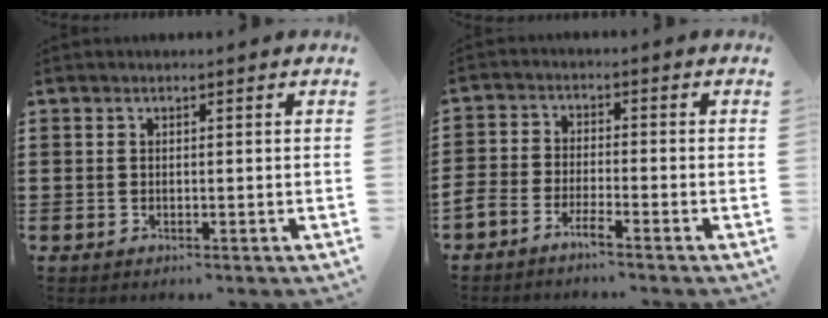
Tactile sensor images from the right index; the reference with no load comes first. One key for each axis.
{"total": 3.2, "fx": -3.1, "fy": -0.1, "fz": 0.6, "tx": -0.029, "ty": -0.003, "tz": -0.068}